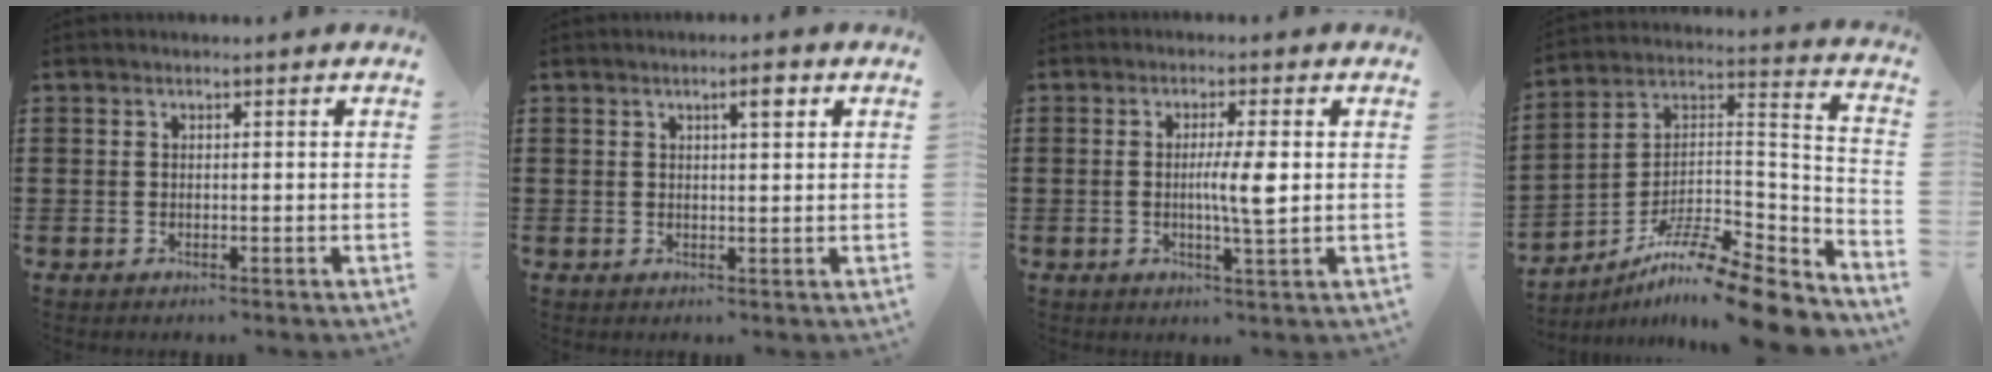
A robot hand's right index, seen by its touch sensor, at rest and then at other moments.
{"total": 2.9, "force": [1.4, 0.6, 2.5], "torque": [-0.035, 0.001, 0.018]}
{"total": 5.2, "force": [0.1, 0.4, 5.1], "torque": [-0.092, -0.005, -0.003]}
{"total": 11.8, "force": [-9.7, 1.5, 6.7], "torque": [-0.108, 0.012, -0.186]}